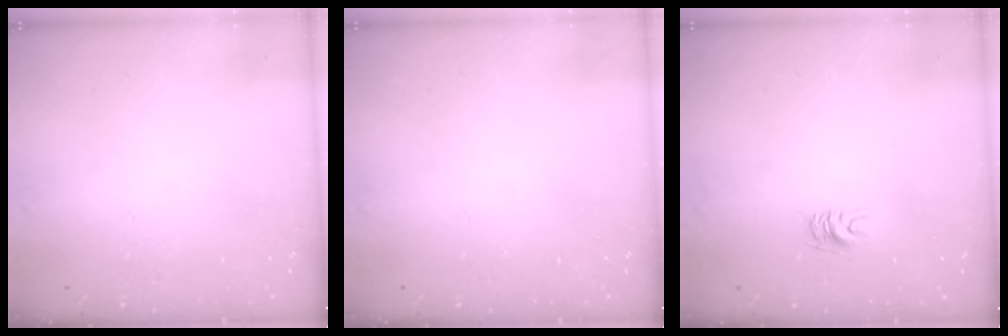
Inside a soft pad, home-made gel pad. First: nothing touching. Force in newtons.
{"total": 0.0}
{"total": 4.5, "press": 4.4, "slide": 0.5}